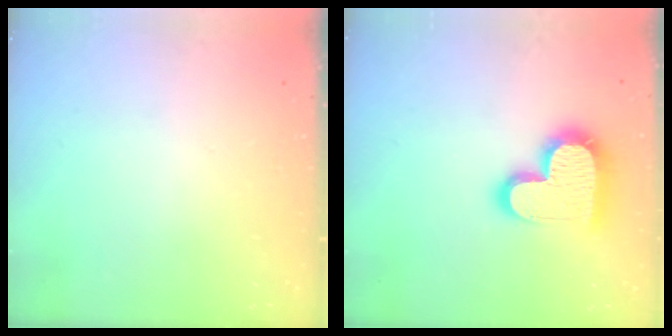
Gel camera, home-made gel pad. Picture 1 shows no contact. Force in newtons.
{"total": 17.7, "press": 17.6, "slide": 1.3}